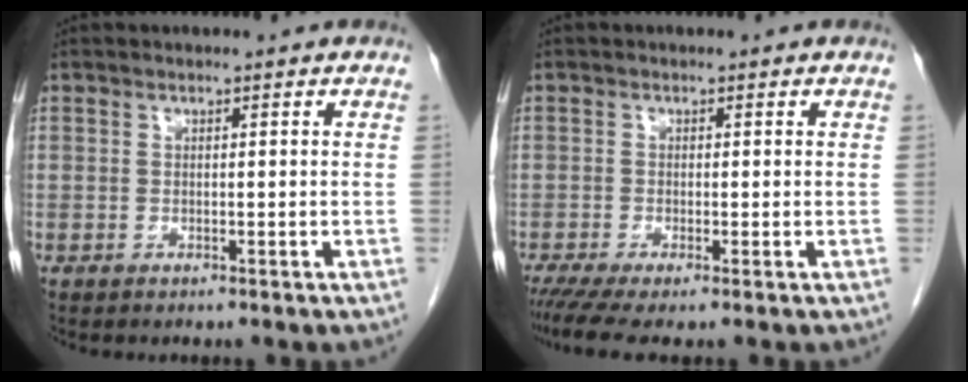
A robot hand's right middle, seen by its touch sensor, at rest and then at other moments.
{"total": 4.0, "force": [-2.8, 0.3, 2.9], "torque": [-0.048, -0.012, -0.051]}